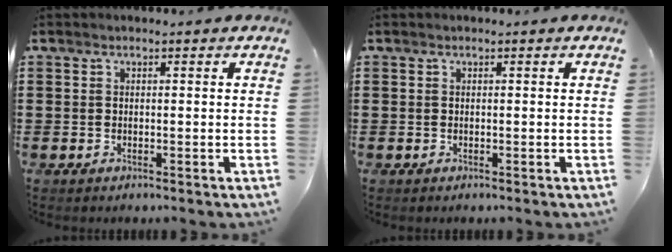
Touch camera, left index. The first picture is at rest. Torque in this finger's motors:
{"motor_torque": [0.00, 0.00, 0.00, -0.01]}